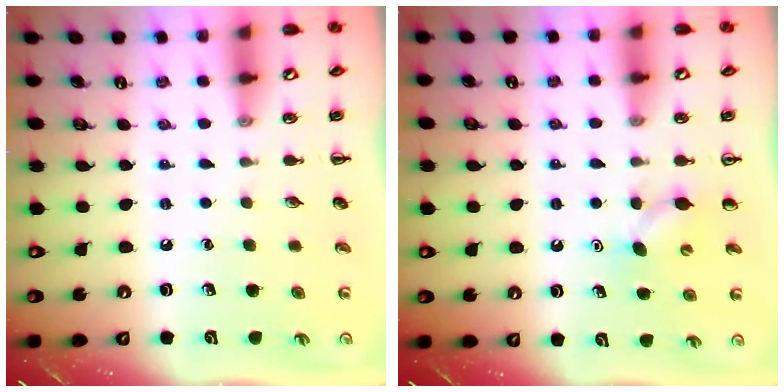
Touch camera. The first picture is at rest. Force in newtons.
{"total": 4.7, "press": 4.6, "slide": 1.1}